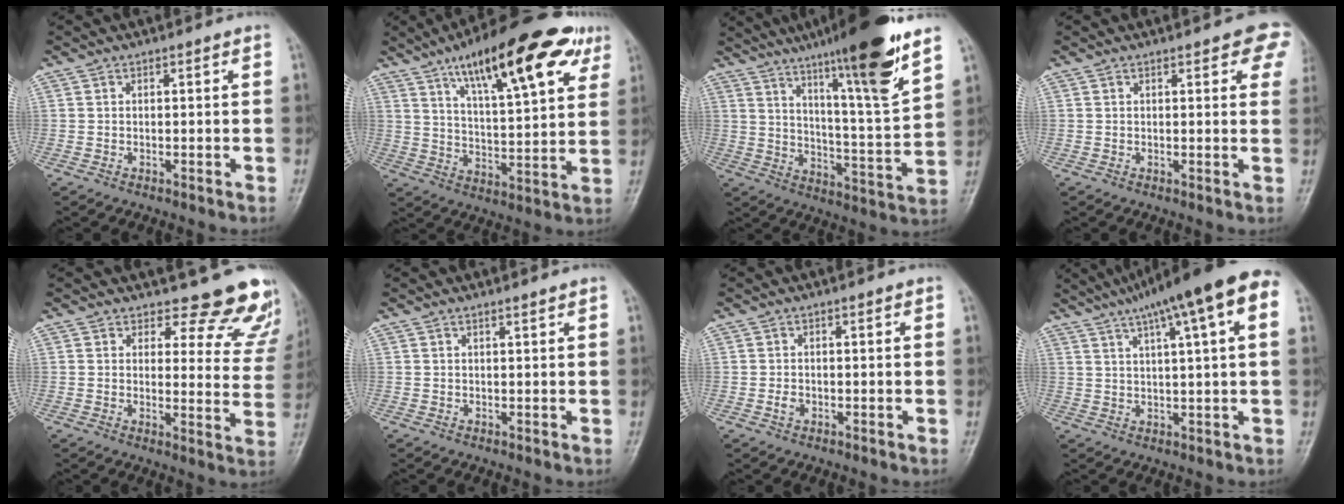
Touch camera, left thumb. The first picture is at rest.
{"total": 22.1, "force": [12.0, 6.7, 17.3], "torque": [-0.234, -0.028, 0.184]}
{"total": 20.5, "force": [13.6, 1.1, 15.3], "torque": [-0.215, -0.062, 0.214]}
{"total": 10.5, "force": [5.6, 2.6, 8.5], "torque": [-0.072, -0.013, 0.060]}
{"total": 15.1, "force": [13.8, 5.6, 2.4], "torque": [0.034, -0.120, 0.131]}
{"total": 0.9, "force": [0.7, 0.1, 0.5], "torque": [-0.008, -0.005, 0.013]}
{"total": 1.4, "force": [-0.3, 1.1, 0.8], "torque": [-0.012, 0.000, -0.008]}
{"total": 16.9, "force": [8.7, 3.0, 14.2], "torque": [-0.217, 0.023, 0.120]}